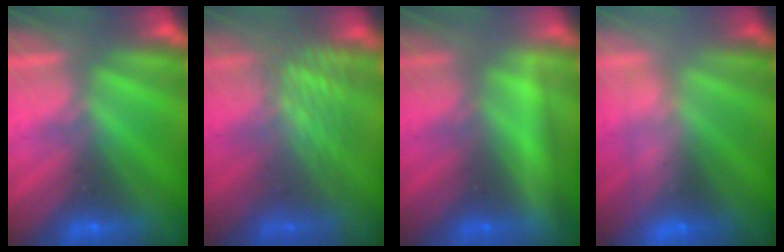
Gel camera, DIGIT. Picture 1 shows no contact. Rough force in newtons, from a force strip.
{"total": 2.9}
{"total": 2.3}
{"total": 2.4}